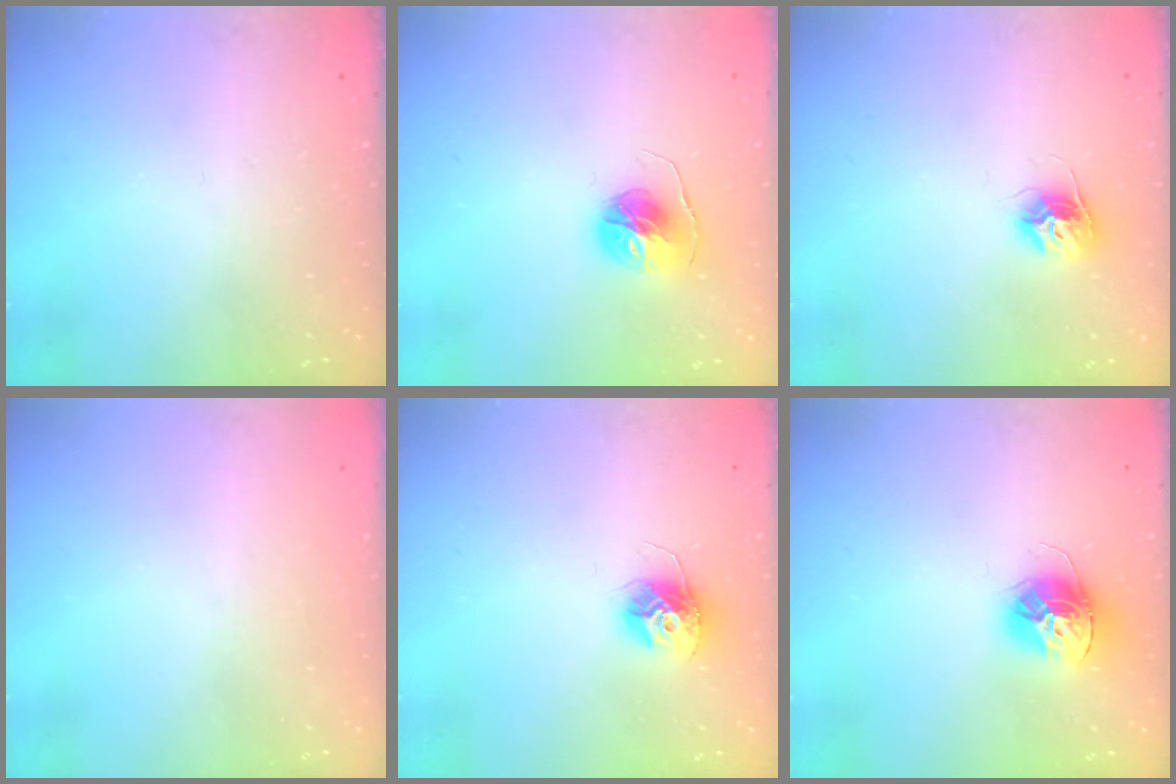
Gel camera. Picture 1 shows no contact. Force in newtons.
{"total": 7.7, "press": 7.6, "slide": 0.6}
{"total": 9.3, "press": 9.3, "slide": 0.5}
{"total": 0.9, "press": 0.9, "slide": 0.1}
{"total": 10.9, "press": 10.9, "slide": 0.7}
{"total": 13.5, "press": 13.5, "slide": 1.0}